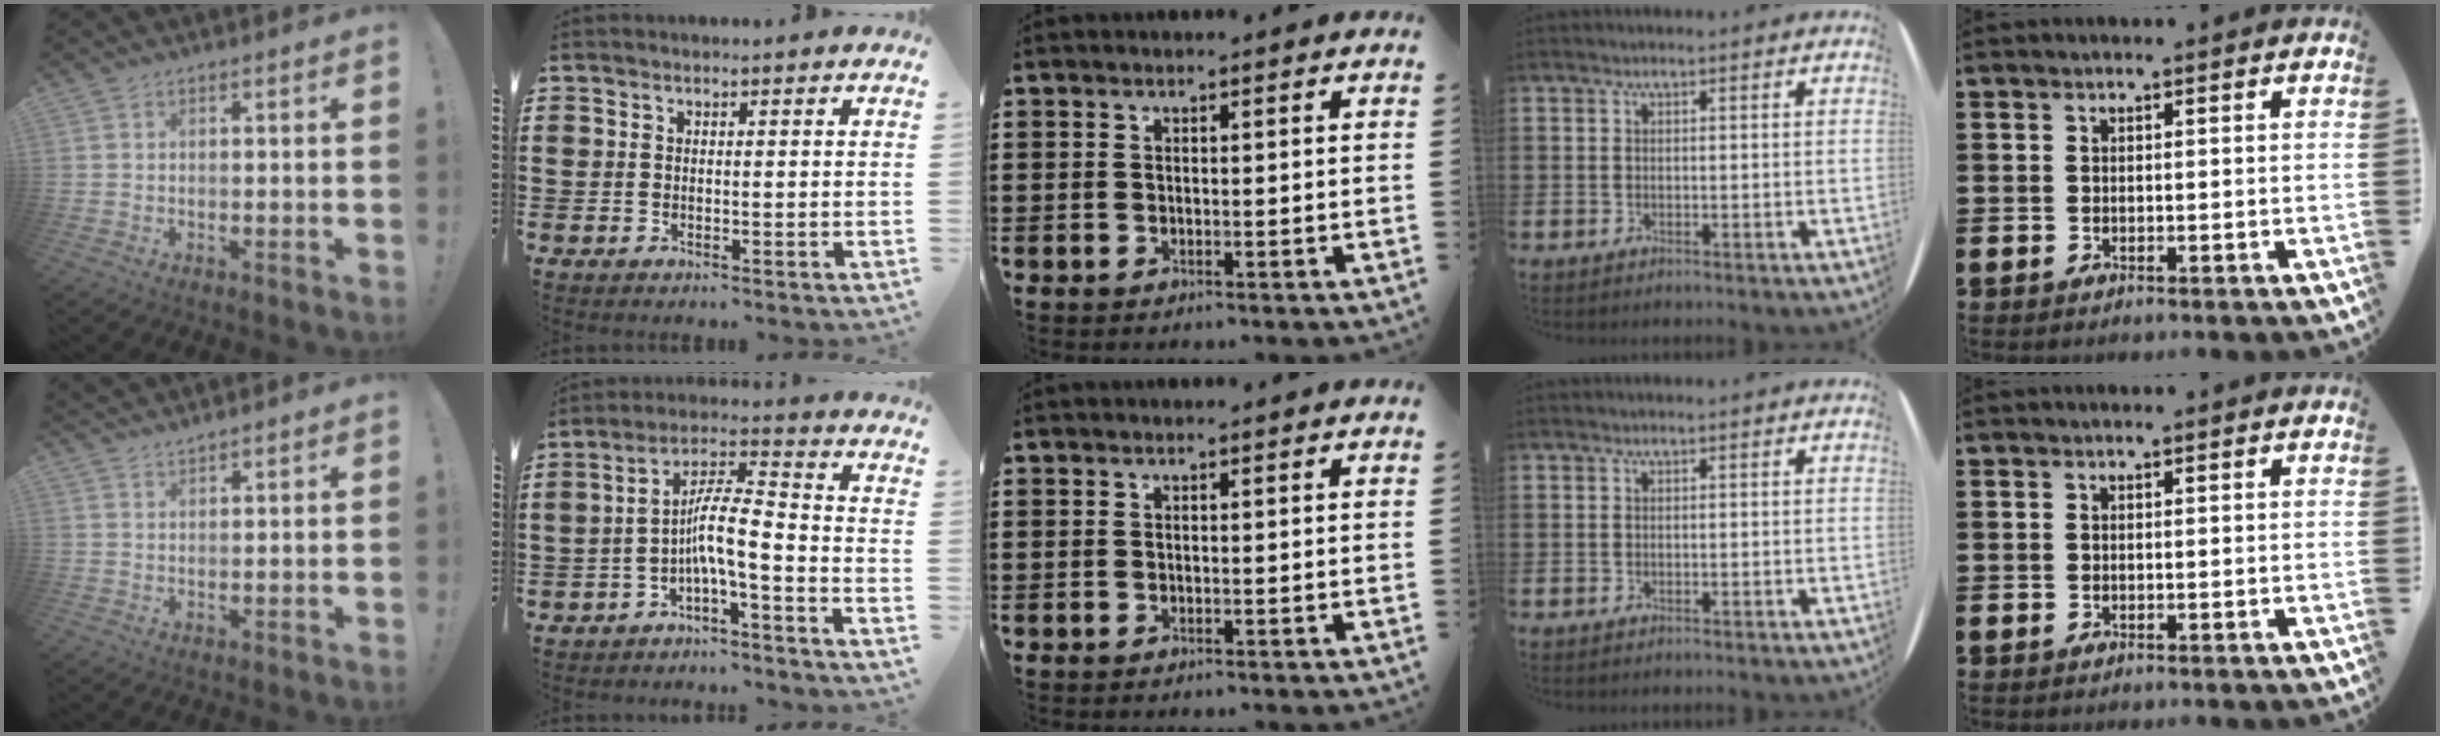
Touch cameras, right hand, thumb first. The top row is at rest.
{"thumb": {"total": 2.4, "force": [2.3, 0.1, 0.3], "torque": [-0.003, -0.019, 0.044]}, "index": {"total": 7.1, "force": [-2.8, 0.6, 6.4], "torque": [-0.122, -0.005, -0.056]}}